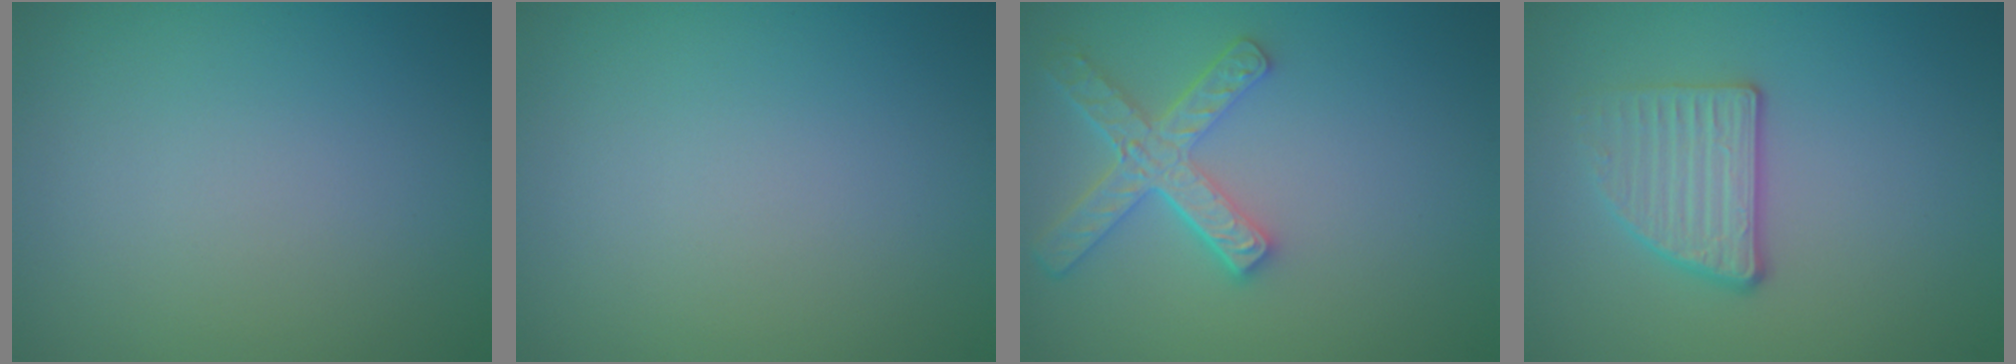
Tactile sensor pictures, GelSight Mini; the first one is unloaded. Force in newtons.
{"total": 0.0}
{"total": 4.3, "press": 3.5, "slide": 2.5}
{"total": 2.7, "press": 2.5, "slide": 1.2}